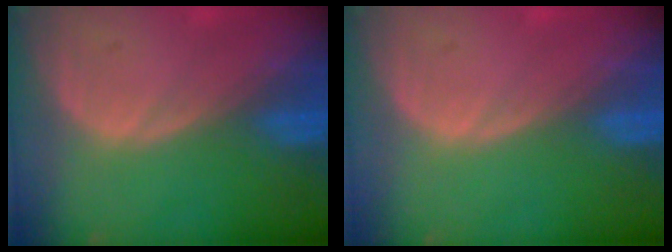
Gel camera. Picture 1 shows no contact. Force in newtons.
{"total": 0.0}